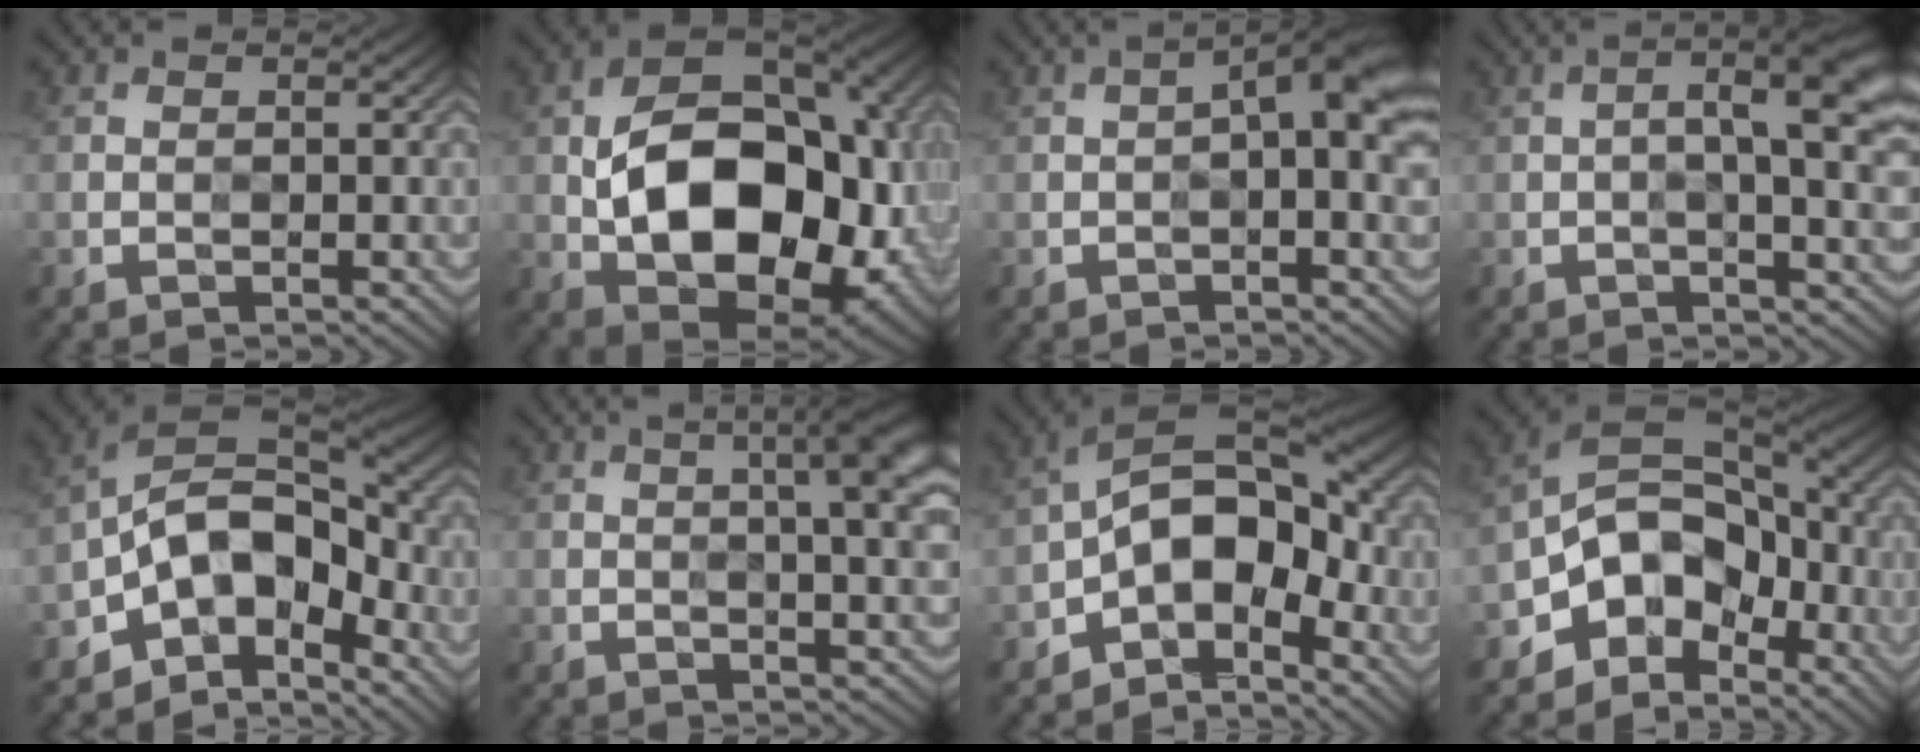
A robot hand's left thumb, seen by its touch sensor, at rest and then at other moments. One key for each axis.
{"total": 16.1, "fx": -1.5, "fy": 10.1, "fz": 12.4, "tx": -0.202, "ty": -0.006, "tz": -0.028}
{"total": 4.3, "fx": 0.3, "fy": 0.8, "fz": 4.2, "tx": -0.064, "ty": 0.014, "tz": -0.001}
{"total": 8.1, "fx": 1.3, "fy": 1.9, "fz": 7.8, "tx": -0.104, "ty": 0.012, "tz": 0.011}
{"total": 11.5, "fx": -4.8, "fy": 6.5, "fz": 8.1, "tx": -0.127, "ty": 0.000, "tz": -0.103}
{"total": 8.9, "fx": 3.5, "fy": 2.1, "fz": 7.9, "tx": -0.073, "ty": 0.030, "tz": 0.037}
{"total": 11.3, "fx": -4.1, "fy": 6.3, "fz": 8.4, "tx": -0.121, "ty": 0.007, "tz": -0.091}
{"total": 11.2, "fx": -4.5, "fy": 7.9, "fz": 6.6, "tx": -0.104, "ty": -0.002, "tz": -0.099}